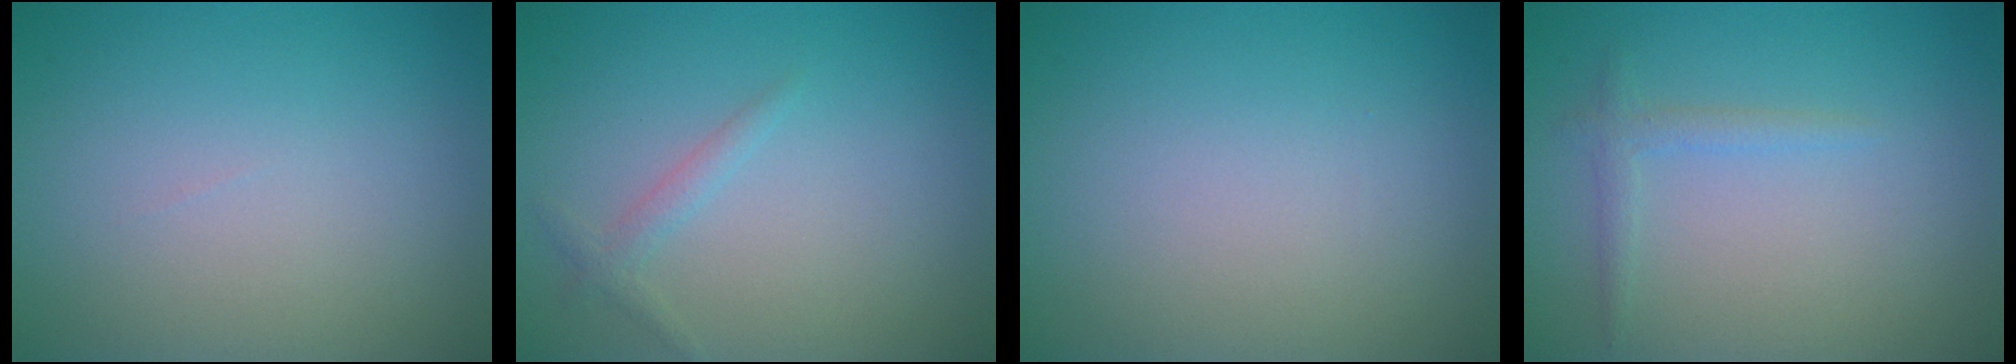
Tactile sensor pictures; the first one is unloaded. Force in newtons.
{"total": 1.1, "press": 1.1, "slide": 0.0}
{"total": 0.0}
{"total": 1.3, "press": 1.3, "slide": 0.1}